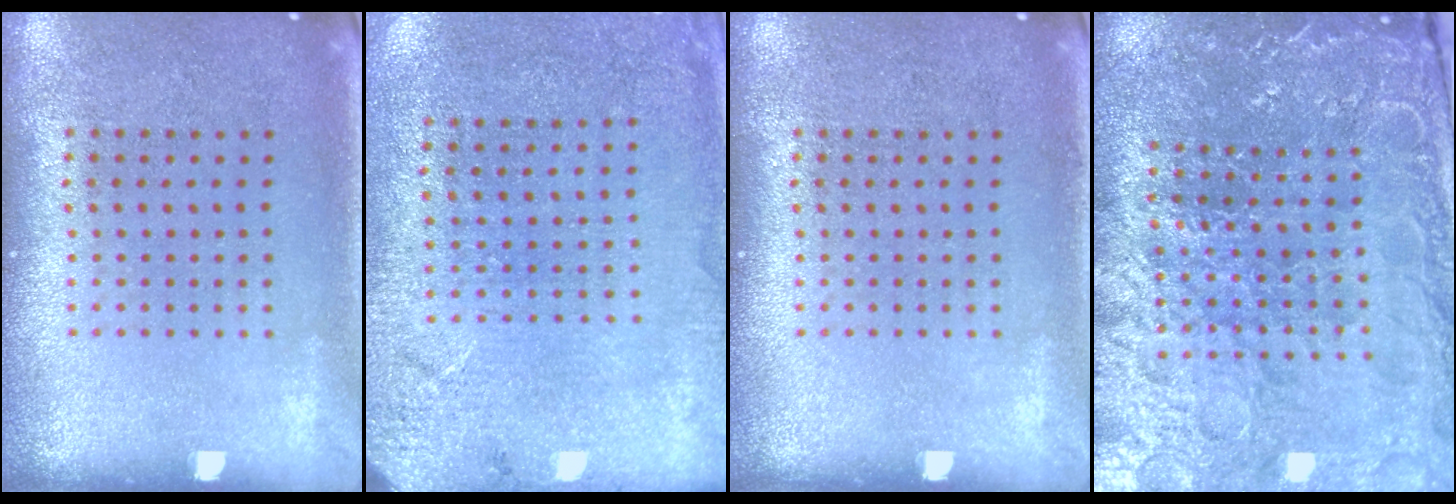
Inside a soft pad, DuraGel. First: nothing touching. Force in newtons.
{"total": 2.6, "press": 2.5, "slide": 0.8}
{"total": 0.0}
{"total": 4.1, "press": 4.0, "slide": 0.8}